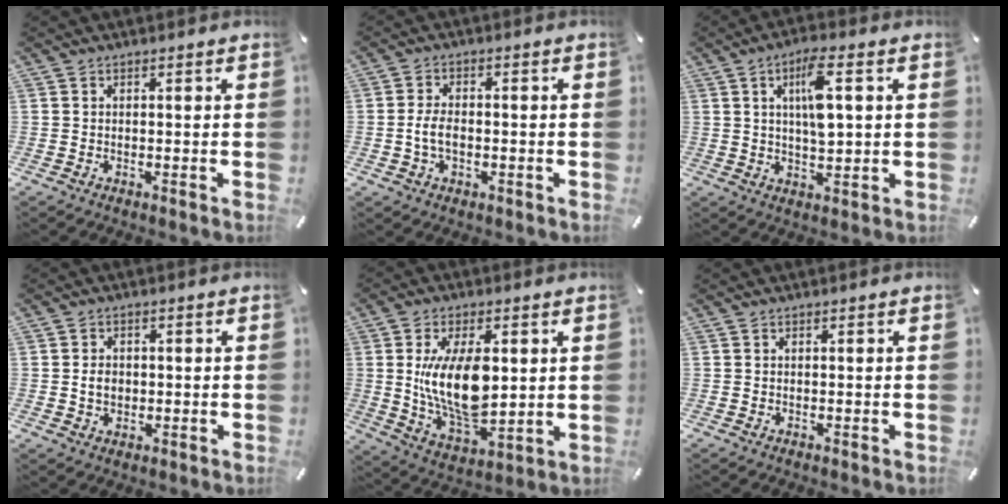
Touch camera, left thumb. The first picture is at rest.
{"total": 5.0, "force": [-0.7, 3.3, 3.7], "torque": [-0.088, 0.000, -0.016]}
{"total": 9.2, "force": [2.8, 2.9, 8.3], "torque": [-0.148, -0.007, 0.039]}
{"total": 3.3, "force": [0.0, 2.7, 1.9], "torque": [-0.030, 0.001, -0.001]}
{"total": 15.7, "force": [2.5, 8.1, 13.2], "torque": [-0.262, -0.019, 0.044]}
{"total": 0.0}